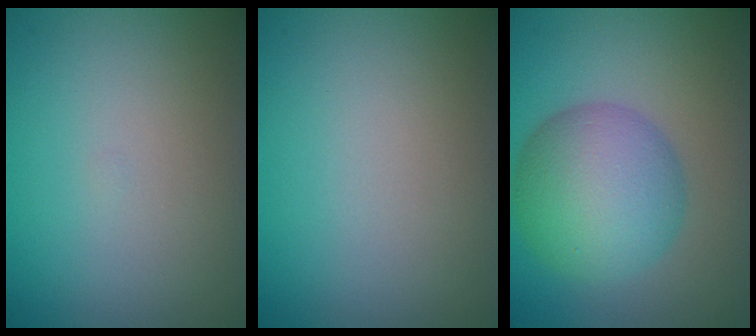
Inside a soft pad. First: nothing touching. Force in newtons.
{"total": 0.0}
{"total": 7.5, "press": 7.5, "slide": 0.0}